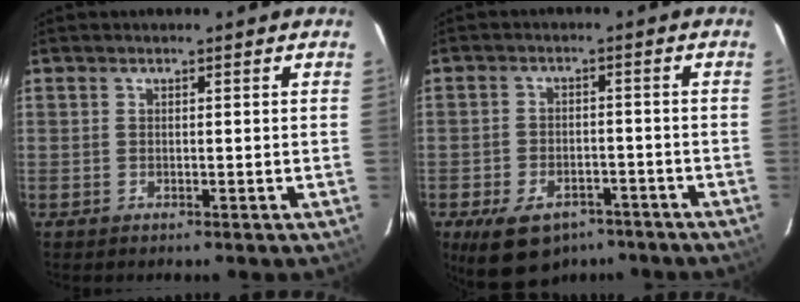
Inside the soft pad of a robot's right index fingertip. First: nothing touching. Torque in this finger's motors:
{"motor_torque": [1.01, -1.12, 0.51, 0.06]}